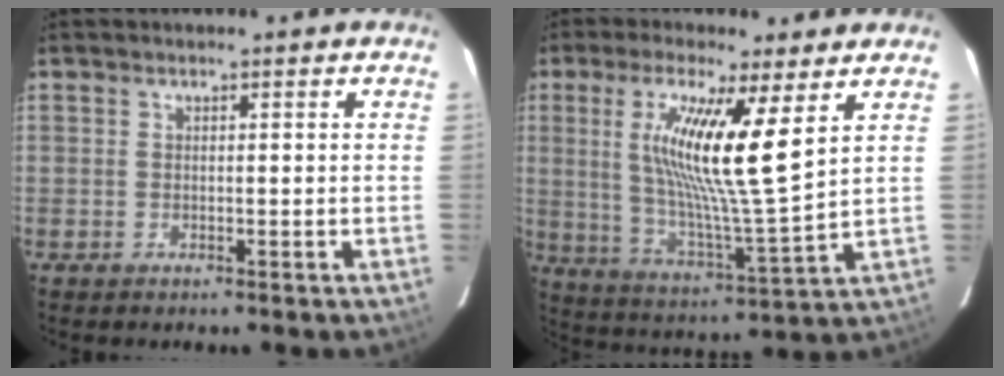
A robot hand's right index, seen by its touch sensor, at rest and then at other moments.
{"total": 15.6, "force": [5.7, 0.8, 14.5], "torque": [-0.265, -0.013, 0.108]}